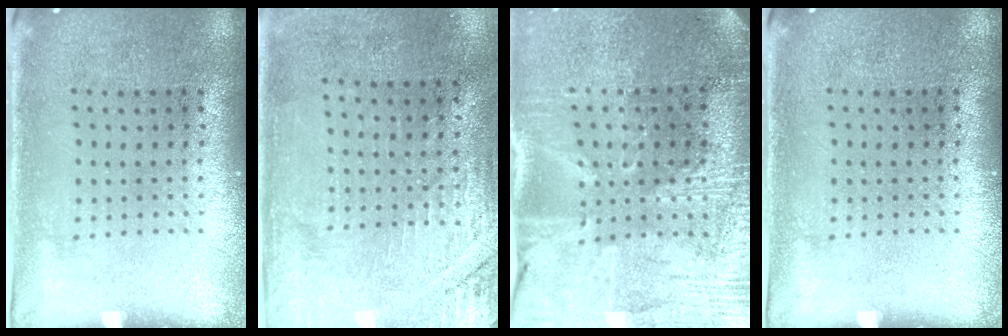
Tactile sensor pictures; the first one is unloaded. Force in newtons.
{"total": 2.8, "press": 2.6, "slide": 1.0}
{"total": 3.5, "press": 3.3, "slide": 1.0}
{"total": 0.0}